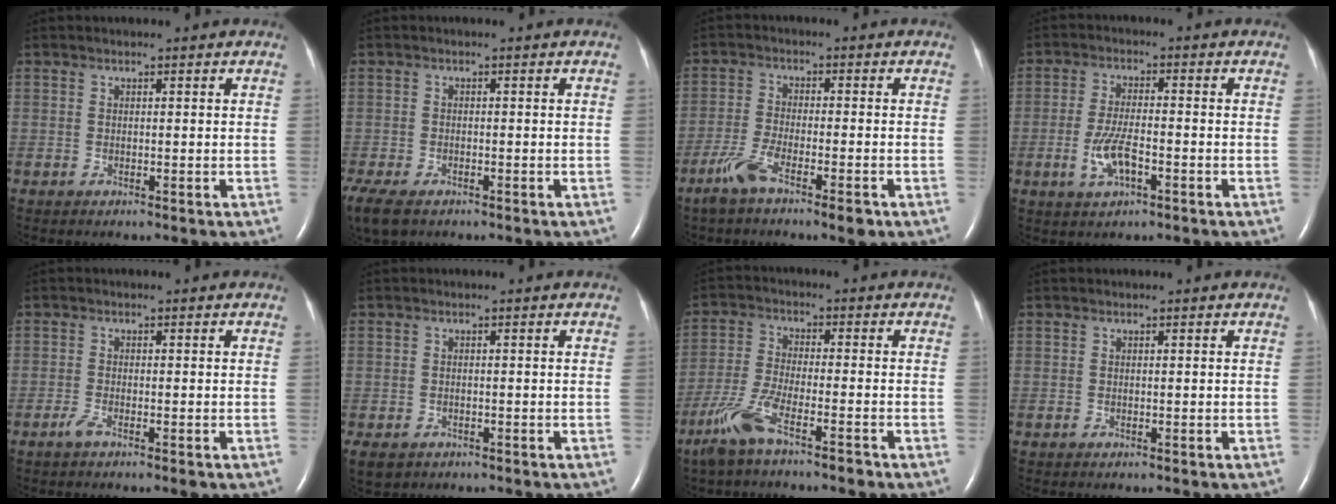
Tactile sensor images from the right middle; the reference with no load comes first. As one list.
[{"total": 10.6, "force": [-6.8, 5.8, 5.7], "torque": [-0.157, -0.020, -0.100]}, {"total": 6.9, "force": [-4.3, 1.1, 5.2], "torque": [-0.105, -0.010, -0.078]}, {"total": 5.4, "force": [-2.0, 1.5, 4.8], "torque": [-0.102, -0.003, -0.035]}, {"total": 2.1, "force": [-1.4, 0.3, 1.6], "torque": [-0.036, -0.004, -0.028]}, {"total": 5.3, "force": [-3.2, 3.7, 2.1], "torque": [-0.047, -0.004, -0.043]}, {"total": 7.7, "force": [-5.2, 1.0, 5.5], "torque": [-0.129, -0.011, -0.102]}, {"total": 0.0}]